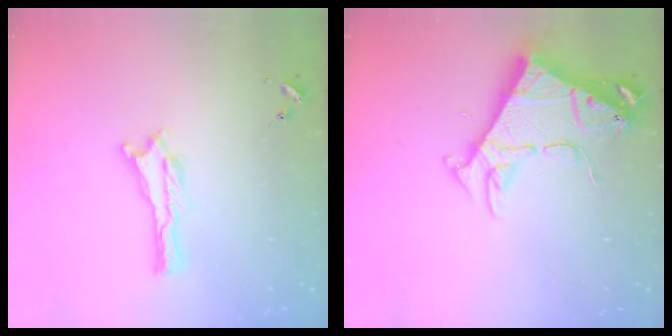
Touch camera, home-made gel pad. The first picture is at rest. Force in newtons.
{"total": 7.9, "press": 7.9, "slide": 0.9}